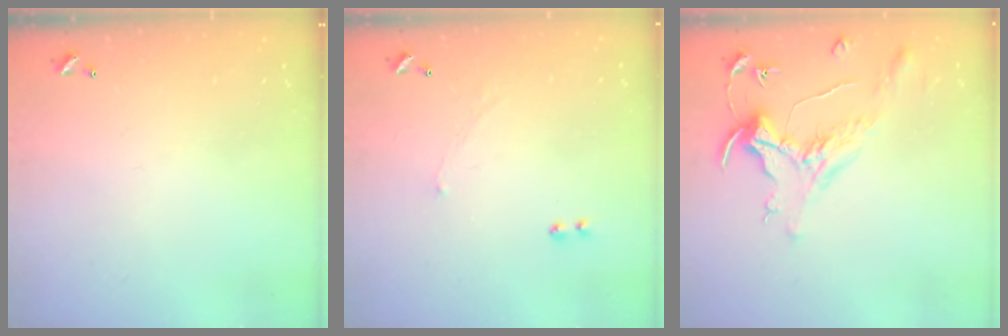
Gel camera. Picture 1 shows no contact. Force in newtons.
{"total": 1.0, "press": 0.7, "slide": 0.6}
{"total": 1.6, "press": 1.4, "slide": 0.7}